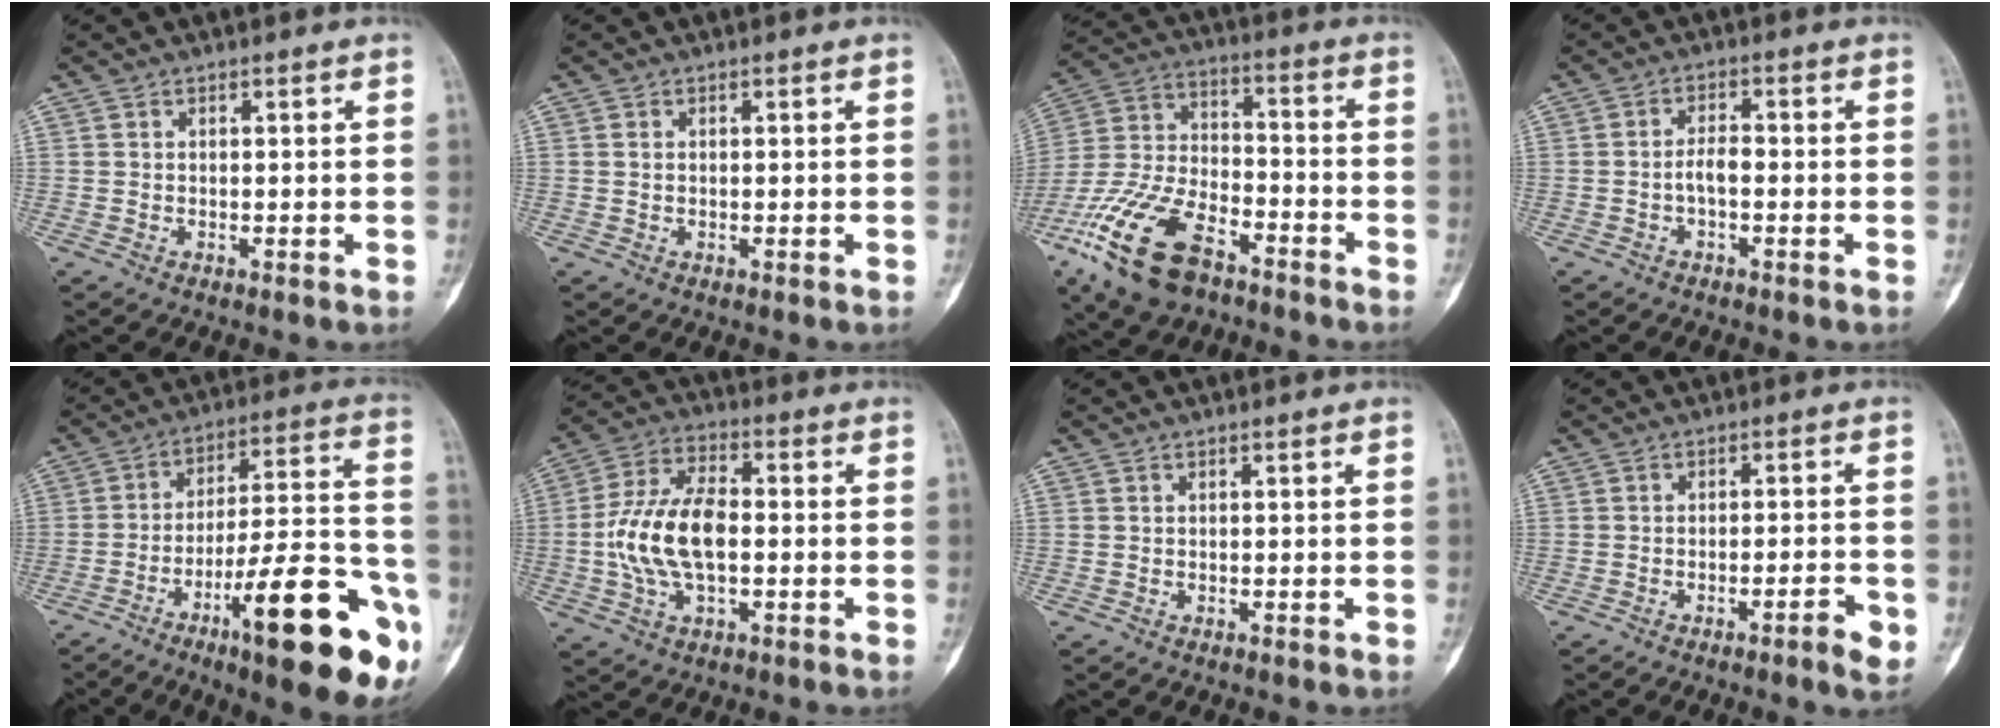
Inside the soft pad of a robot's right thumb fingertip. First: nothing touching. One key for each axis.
{"total": 0.7, "fx": 0.2, "fy": 0.5, "fz": 0.5, "tx": -0.007, "ty": 0.002, "tz": 0.006}
{"total": 18.5, "fx": -10.7, "fy": 9.0, "fz": 12.1, "tx": -0.250, "ty": 0.048, "tz": -0.201}
{"total": 2.8, "fx": -0.9, "fy": 1.2, "fz": 2.4, "tx": -0.040, "ty": 0.013, "tz": -0.016}
{"total": 24.7, "fx": -11.4, "fy": 6.0, "fz": 21.1, "tx": -0.260, "ty": 0.064, "tz": -0.162}
{"total": 13.8, "fx": -1.1, "fy": 7.2, "fz": 11.8, "tx": -0.236, "ty": 0.022, "tz": -0.023}
{"total": 0.0}
{"total": 3.6, "fx": -1.7, "fy": 0.5, "fz": 3.1, "tx": -0.049, "ty": 0.009, "tz": -0.023}